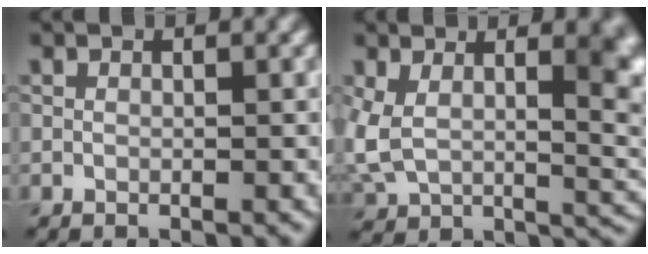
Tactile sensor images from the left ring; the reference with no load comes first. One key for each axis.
{"total": 10.9, "fx": 2.5, "fy": 5.9, "fz": 8.8, "tx": -0.172, "ty": -0.027, "tz": 0.065}